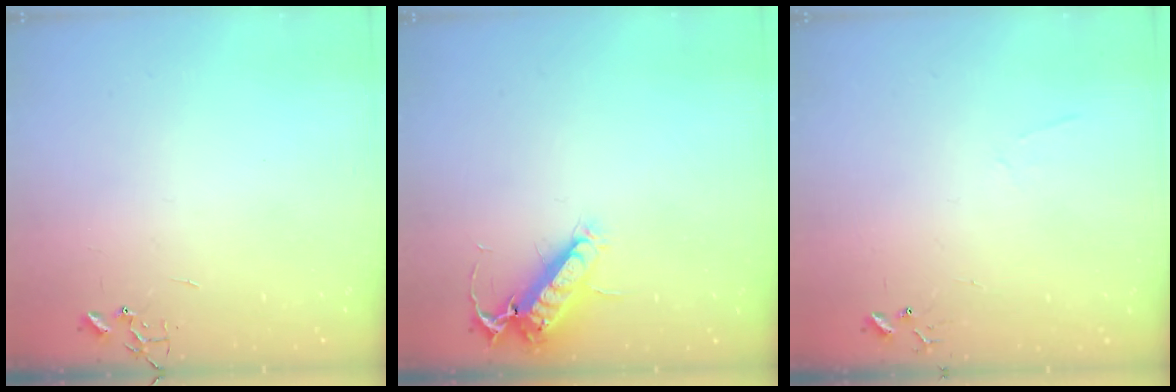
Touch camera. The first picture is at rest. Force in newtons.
{"total": 13.1, "press": 13.0, "slide": 2.0}
{"total": 4.4, "press": 4.4, "slide": 0.4}